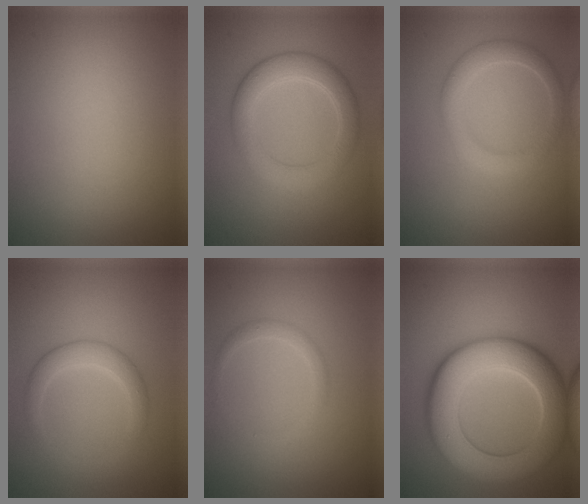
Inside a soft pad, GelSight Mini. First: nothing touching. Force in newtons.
{"total": 4.3, "press": 4.3, "slide": 0.3}
{"total": 2.7, "press": 2.7, "slide": 0.0}
{"total": 2.7, "press": 2.7, "slide": 0.1}
{"total": 1.3, "press": 1.3, "slide": 0.1}
{"total": 11.0, "press": 11.0, "slide": 0.9}